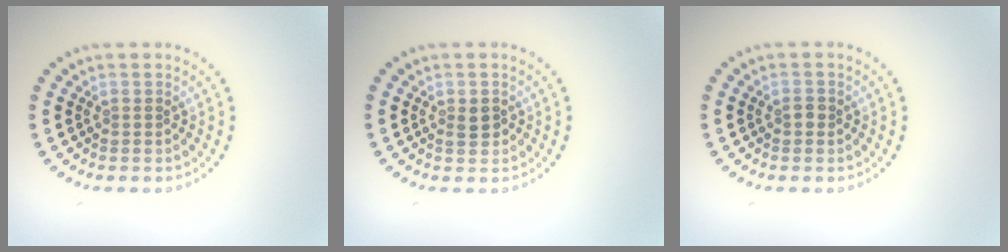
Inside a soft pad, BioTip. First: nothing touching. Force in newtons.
{"total": 1.5, "press": 1.5, "slide": 0.3}
{"total": 0.9, "press": 0.9, "slide": 0.0}